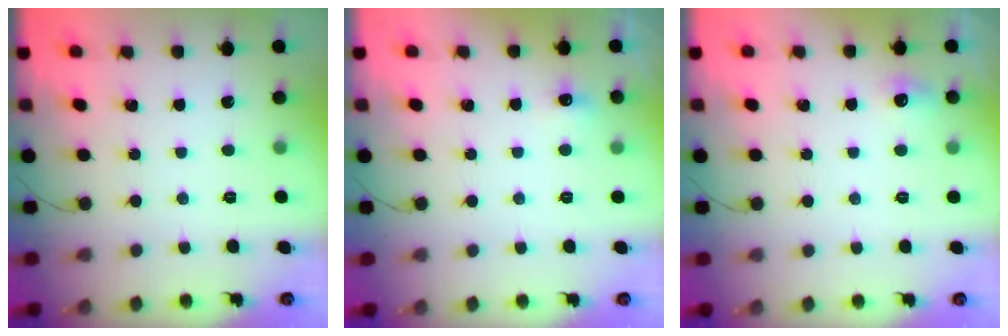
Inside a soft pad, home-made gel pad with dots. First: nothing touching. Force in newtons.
{"total": 12.3, "press": 4.6, "slide": 11.4}
{"total": 12.3, "press": 5.1, "slide": 11.2}